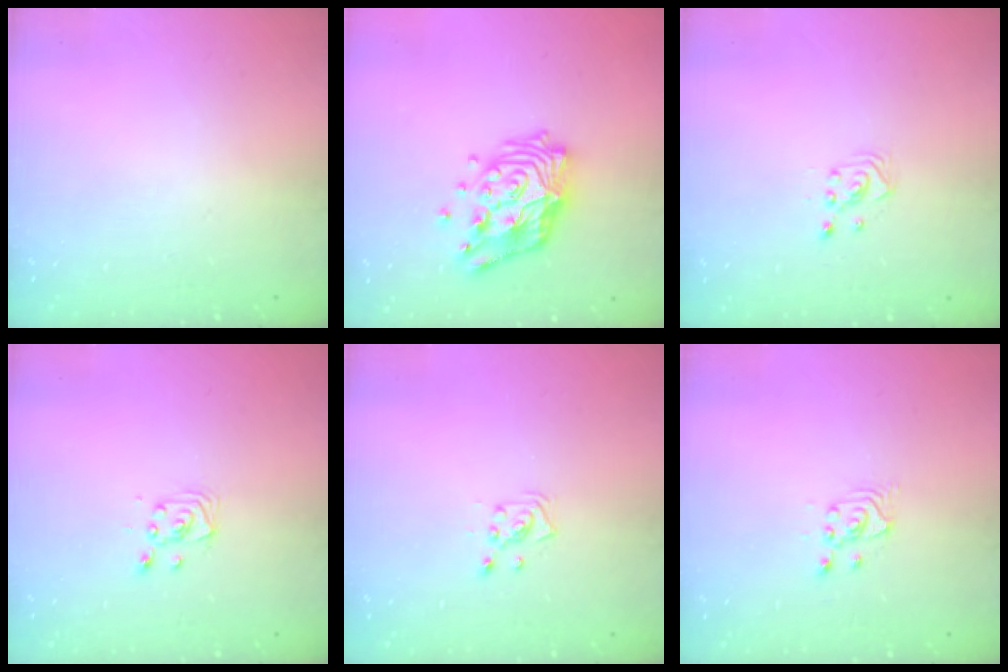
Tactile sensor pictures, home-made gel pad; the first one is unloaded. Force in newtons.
{"total": 15.7, "press": 15.7, "slide": 1.4}
{"total": 2.2, "press": 2.2, "slide": 0.2}
{"total": 3.5, "press": 3.5, "slide": 0.4}
{"total": 3.3, "press": 3.2, "slide": 0.5}
{"total": 2.6, "press": 2.6, "slide": 0.1}